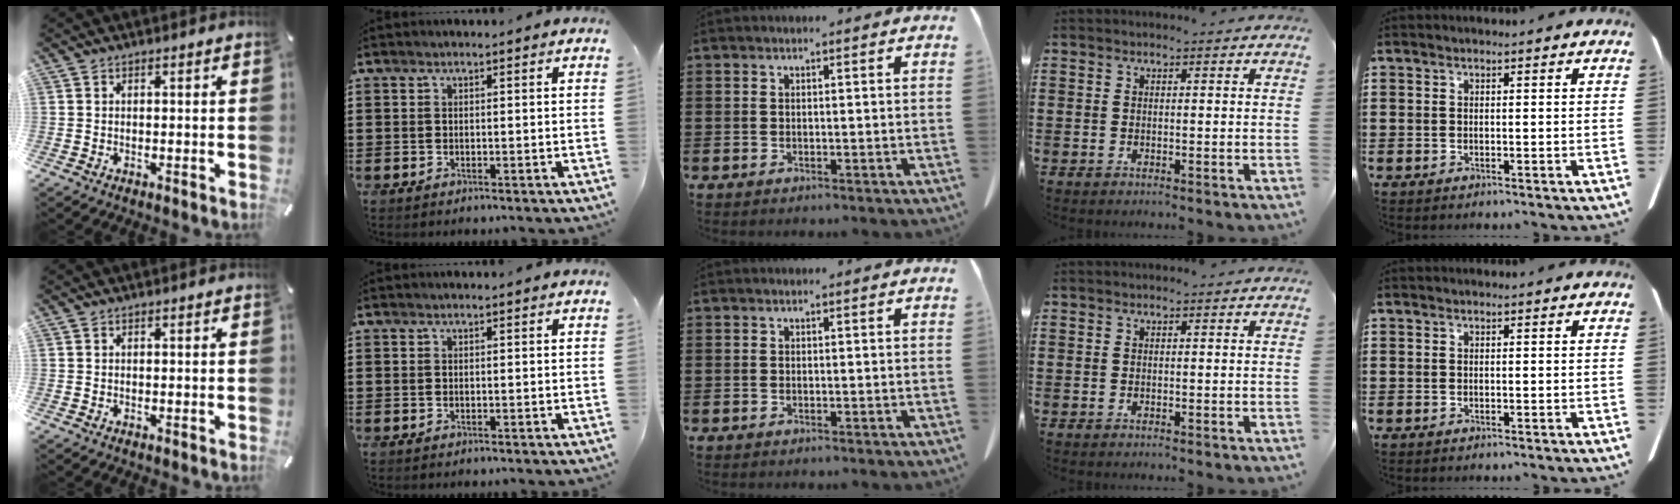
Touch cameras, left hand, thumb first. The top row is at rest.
{}